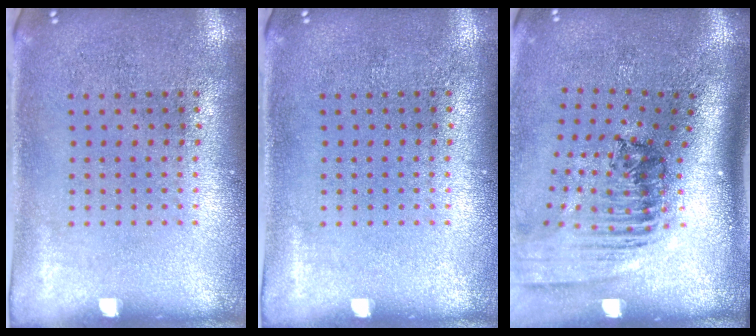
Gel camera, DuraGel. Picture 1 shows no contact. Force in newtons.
{"total": 0.0}
{"total": 2.4, "press": 1.7, "slide": 1.7}